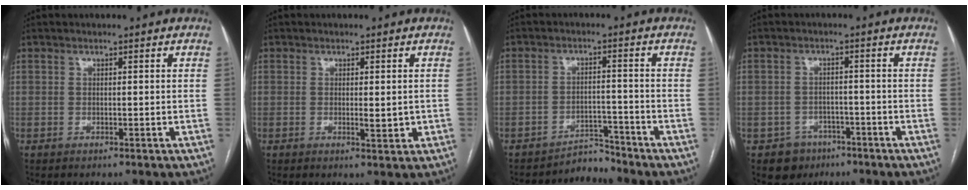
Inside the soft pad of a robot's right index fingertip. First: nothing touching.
{"total": 2.4, "force": [-0.1, 0.8, 2.2], "torque": [-0.031, -0.005, 0.000]}
{"total": 3.5, "force": [-3.2, 0.4, -1.1], "torque": [0.029, 0.005, -0.049]}
{"total": 4.5, "force": [-2.6, 3.8, 0.1], "torque": [-0.001, 0.012, -0.034]}